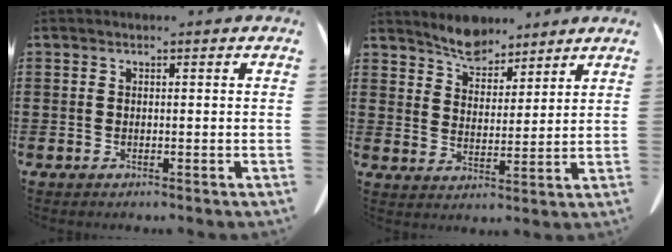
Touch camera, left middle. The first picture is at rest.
{"total": 5.7, "force": [5.2, 2.0, 0.9], "torque": [-0.031, -0.016, 0.096]}